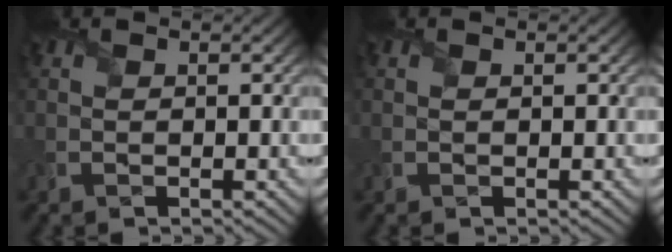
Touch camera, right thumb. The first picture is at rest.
{"total": 0.0}